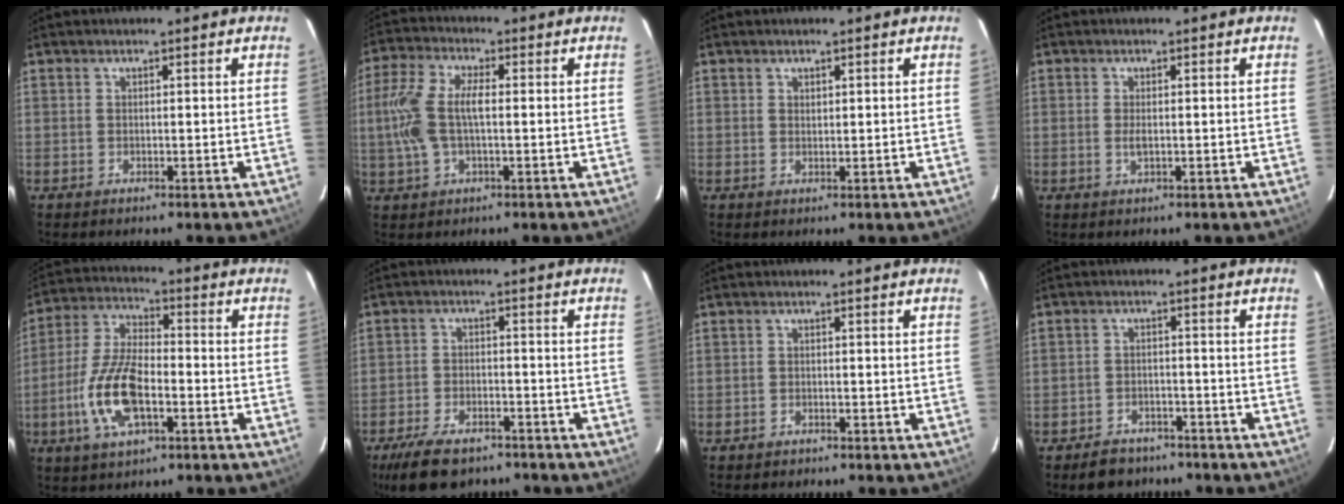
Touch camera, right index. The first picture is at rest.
{"total": 10.0, "force": [-0.1, 4.4, 8.9], "torque": [-0.198, 0.012, -0.002]}
{"total": 0.7, "force": [0.5, 0.5, 0.2], "torque": [-0.003, 0.002, 0.010]}
{"total": 1.7, "force": [-0.1, 0.7, 1.5], "torque": [-0.031, -0.002, -0.002]}
{"total": 13.5, "force": [-4.3, 5.6, 11.5], "torque": [-0.248, -0.001, -0.083]}
{"total": 11.8, "force": [-8.9, 5.3, 5.8], "torque": [-0.140, -0.011, -0.146]}
{"total": 1.2, "force": [-1.0, 0.7, 0.0], "torque": [-0.005, 0.004, -0.016]}
{"total": 7.2, "force": [-5.8, 3.9, 1.8], "torque": [-0.051, 0.013, -0.078]}